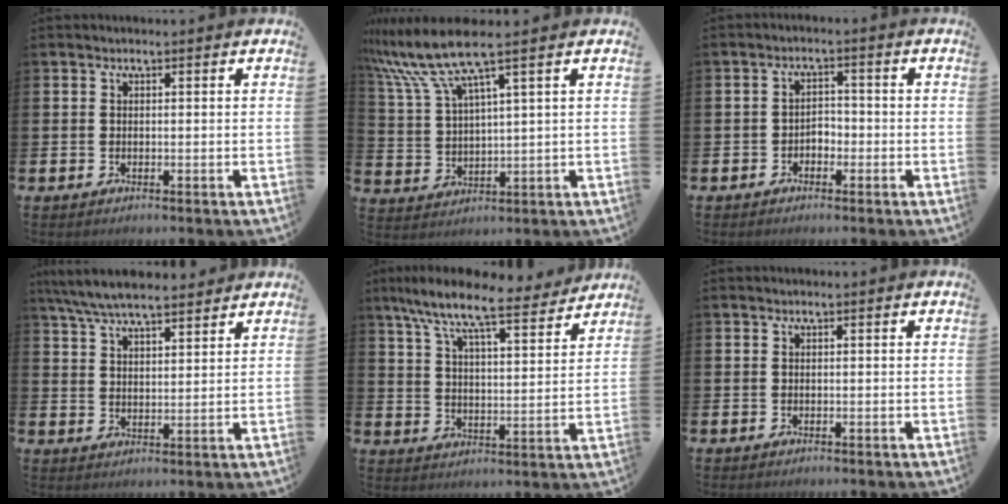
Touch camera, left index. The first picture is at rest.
{"total": 8.7, "force": [6.7, 0.8, 5.4], "torque": [-0.138, -0.024, 0.118]}
{"total": 2.0, "force": [-1.5, 1.3, 0.5], "torque": [-0.010, 0.005, -0.035]}
{"total": 6.8, "force": [6.4, 1.1, 2.1], "torque": [-0.064, -0.022, 0.117]}
{"total": 10.0, "force": [8.7, 1.7, 4.6], "torque": [-0.112, -0.055, 0.146]}
{"total": 0.0}